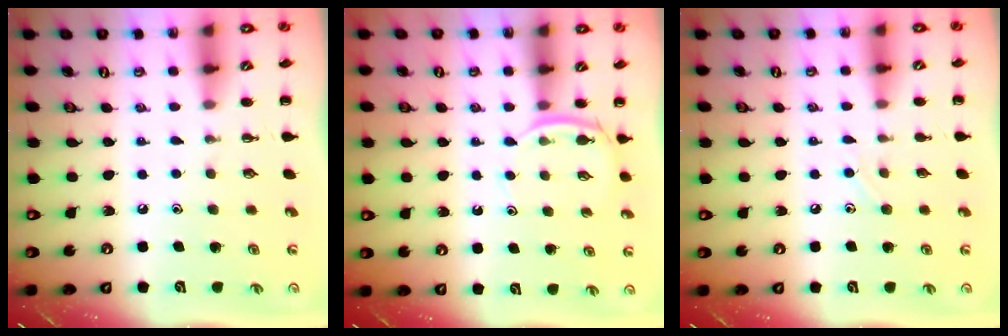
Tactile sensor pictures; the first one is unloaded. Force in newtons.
{"total": 4.4, "press": 4.1, "slide": 1.5}
{"total": 4.0, "press": 3.8, "slide": 1.2}